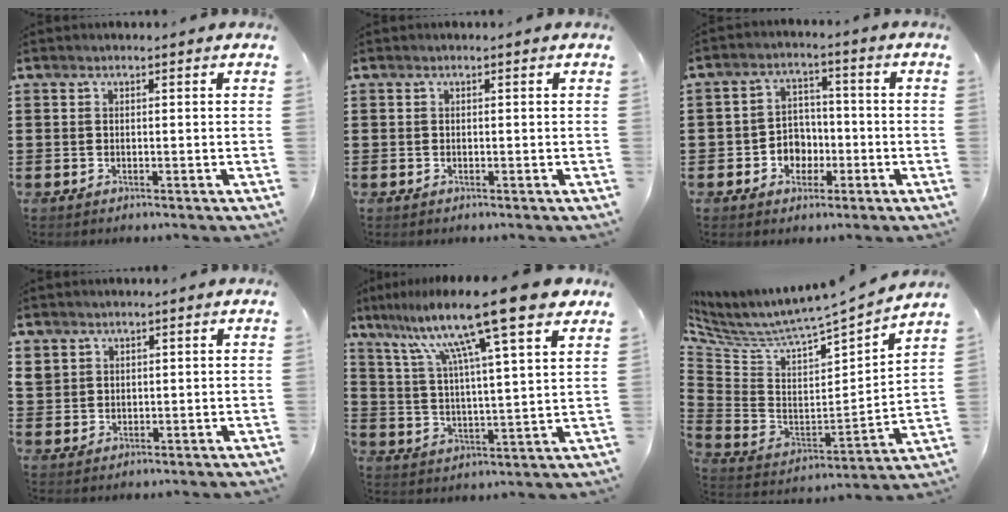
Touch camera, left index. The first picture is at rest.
{"total": 0.0}
{"total": 4.9, "force": [-1.8, 4.2, 1.7], "torque": [-0.034, 0.008, -0.037]}
{"total": 2.6, "force": [1.6, 2.1, 0.2], "torque": [-0.015, 0.007, 0.030]}
{"total": 15.5, "force": [11.6, 0.5, 10.3], "torque": [-0.210, -0.059, 0.184]}
{"total": 3.6, "force": [3.3, 0.1, 1.5], "torque": [-0.053, -0.050, 0.045]}